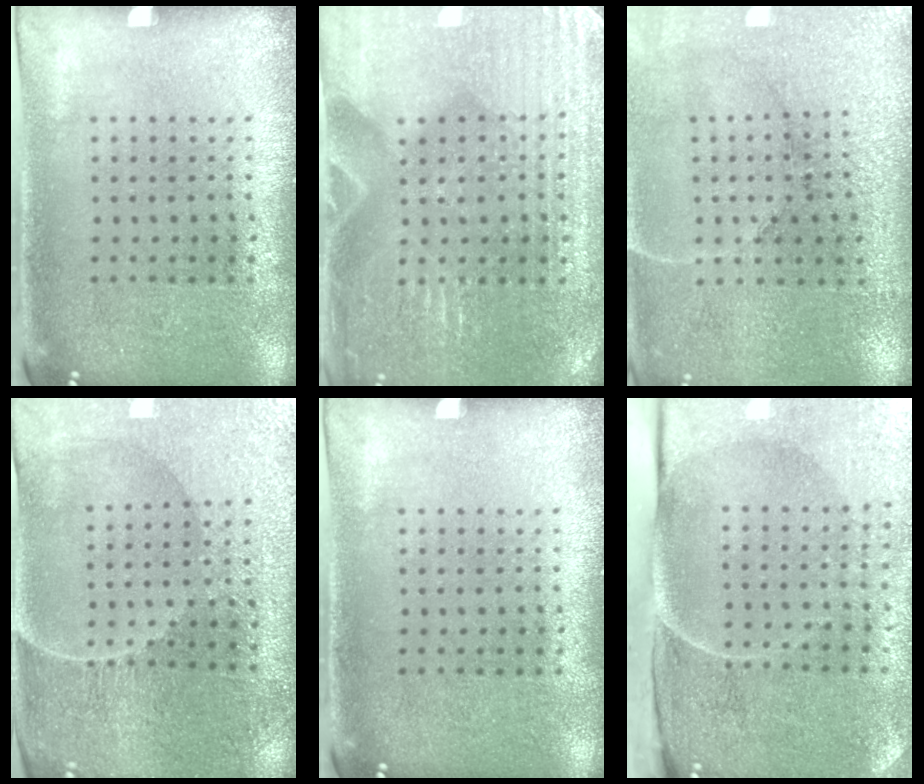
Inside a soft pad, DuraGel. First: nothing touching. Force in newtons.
{"total": 3.8, "press": 3.7, "slide": 0.8}
{"total": 3.2, "press": 3.2, "slide": 0.1}
{"total": 1.9, "press": 1.9, "slide": 0.2}
{"total": 0.0}
{"total": 4.9, "press": 3.9, "slide": 3.0}